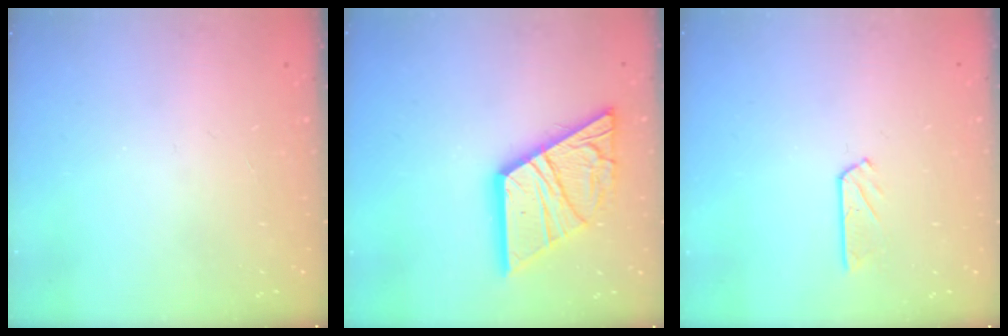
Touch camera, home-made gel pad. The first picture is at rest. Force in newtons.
{"total": 21.8, "press": 21.7, "slide": 2.4}
{"total": 3.4, "press": 3.4, "slide": 0.4}